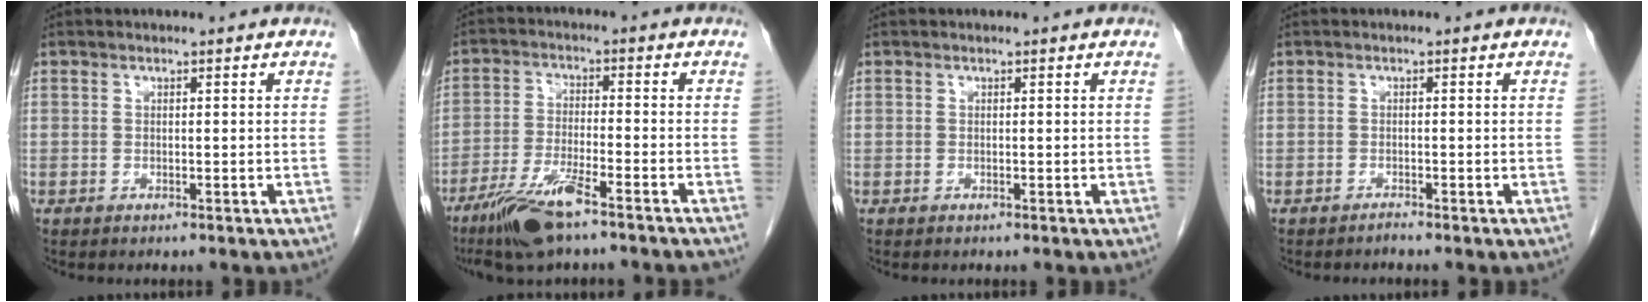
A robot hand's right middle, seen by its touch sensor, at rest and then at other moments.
{"total": 10.4, "force": [-7.6, 0.7, 7.1], "torque": [-0.133, -0.022, -0.135]}
{"total": 0.0}
{"total": 0.5, "force": [-0.5, -0.1, 0.1], "torque": [-0.002, -0.001, -0.010]}